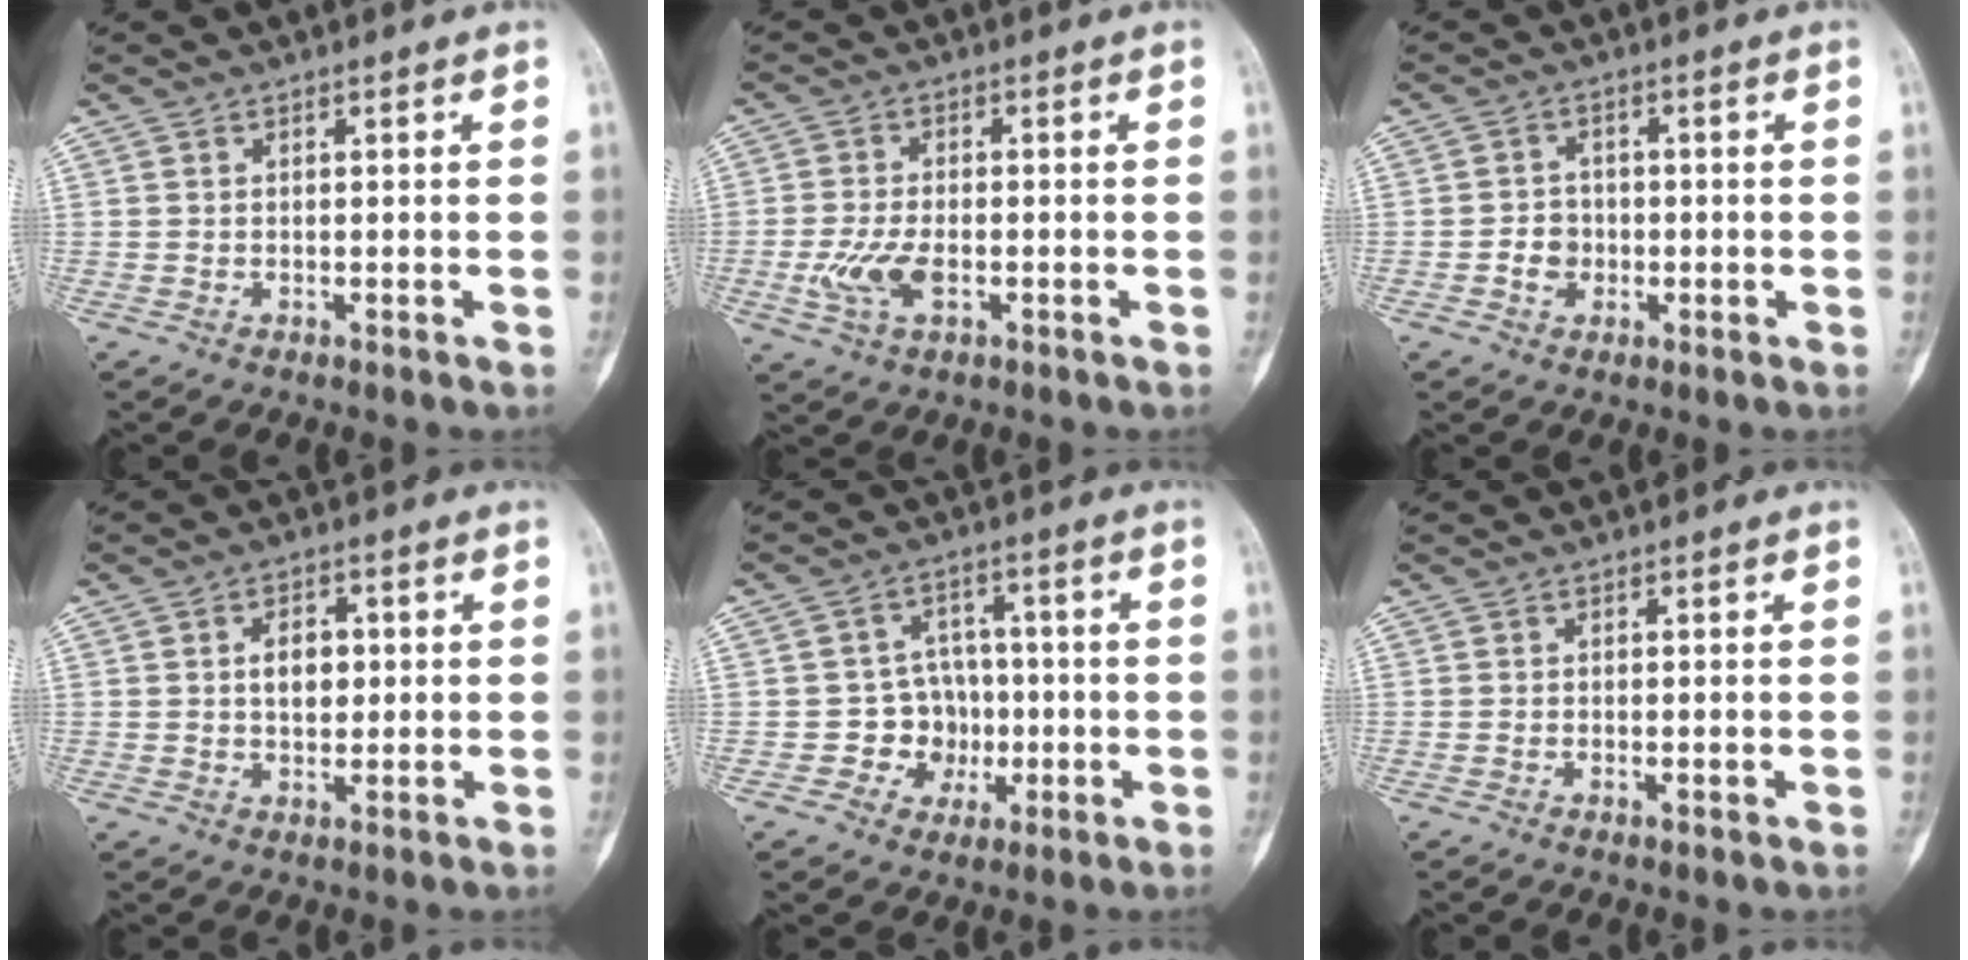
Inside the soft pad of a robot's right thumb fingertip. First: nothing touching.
{"total": 6.4, "force": [-1.8, 3.3, 5.2], "torque": [-0.113, 0.002, -0.033]}
{"total": 3.6, "force": [-0.9, 3.2, 1.4], "torque": [-0.001, 0.009, -0.019]}
{"total": 5.3, "force": [0.7, 3.4, 4.0], "torque": [-0.043, -0.002, 0.010]}
{"total": 7.2, "force": [-1.4, 6.7, 2.2], "torque": [0.022, 0.024, -0.022]}
{"total": 0.8, "force": [-0.2, 0.3, 0.7], "torque": [-0.007, -0.002, -0.004]}